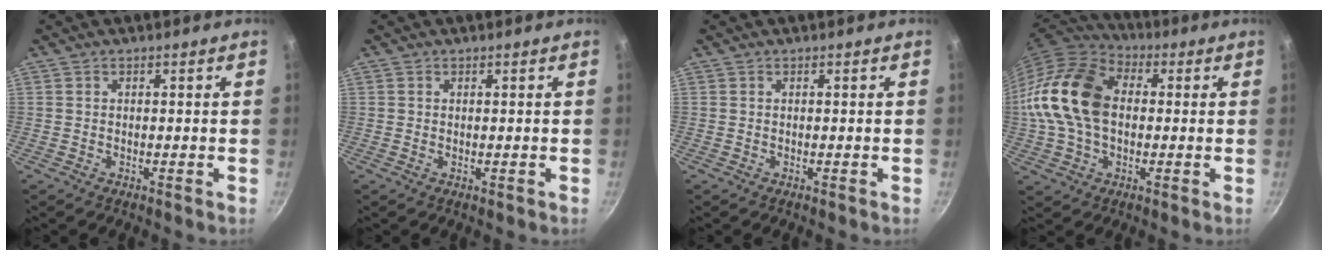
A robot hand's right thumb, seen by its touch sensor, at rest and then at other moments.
{"total": 0.0}
{"total": 0.0}
{"total": 18.7, "force": [0.9, 12.9, 13.6], "torque": [-0.250, 0.031, 0.002]}